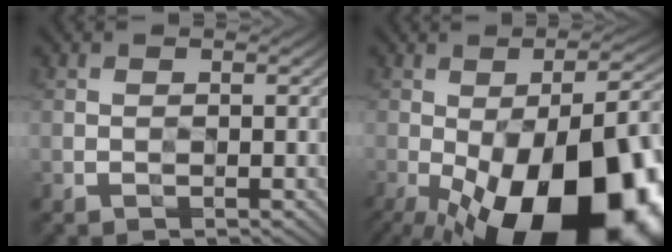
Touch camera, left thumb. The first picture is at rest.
{"total": 23.5, "force": [-11.4, 10.9, 17.4], "torque": [-0.221, -0.060, -0.135]}